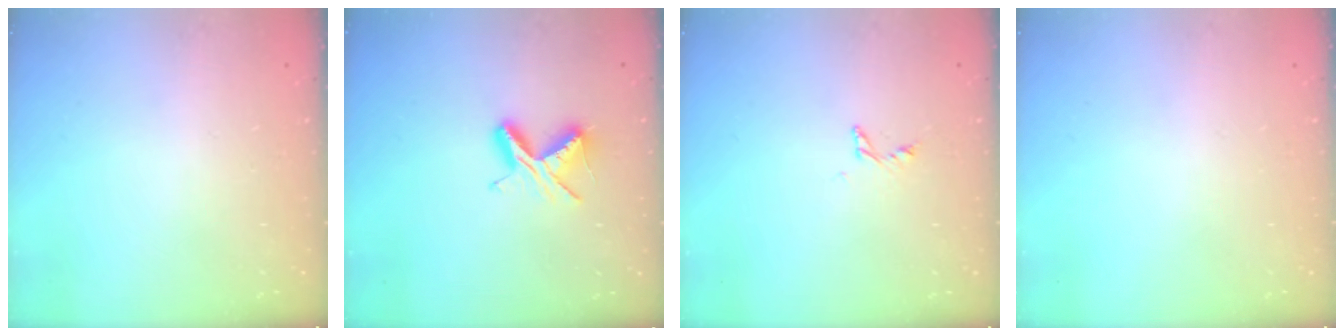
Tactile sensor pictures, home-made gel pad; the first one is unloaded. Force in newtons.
{"total": 6.7, "press": 6.6, "slide": 0.6}
{"total": 3.1, "press": 3.1, "slide": 0.3}
{"total": 0.0}